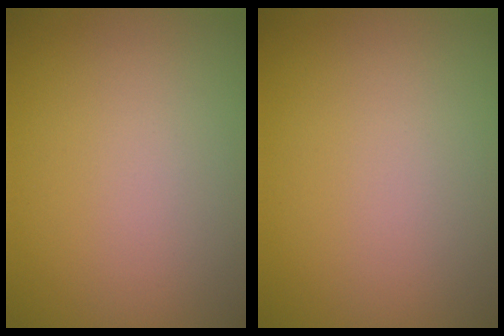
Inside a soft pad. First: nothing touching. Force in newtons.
{"total": 0.0}